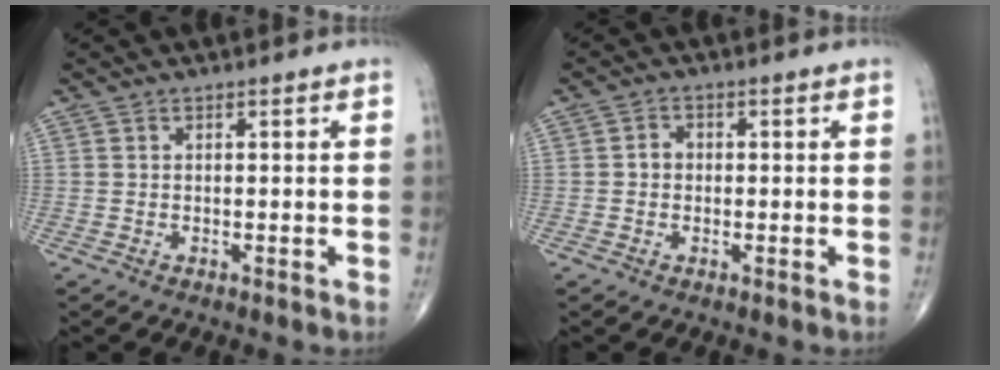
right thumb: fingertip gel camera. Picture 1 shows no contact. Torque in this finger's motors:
{"motor_torque": [-0.42, 0.10, 0.13, -0.02, 0.07]}